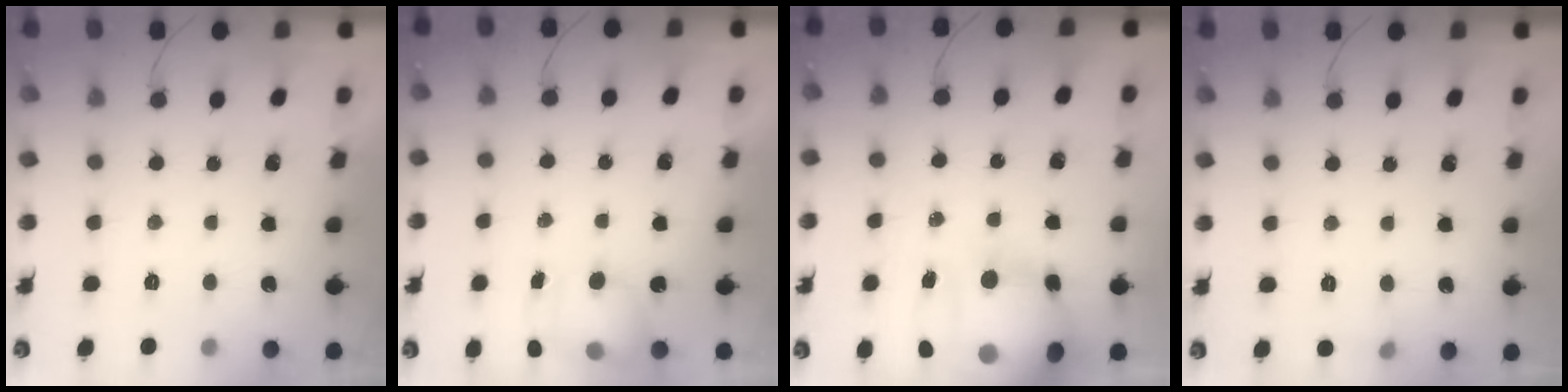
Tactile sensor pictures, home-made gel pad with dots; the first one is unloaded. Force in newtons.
{"total": 6.3, "press": 6.2, "slide": 0.7}
{"total": 21.5, "press": 20.9, "slide": 4.9}
{"total": 7.6, "press": 3.7, "slide": 6.6}